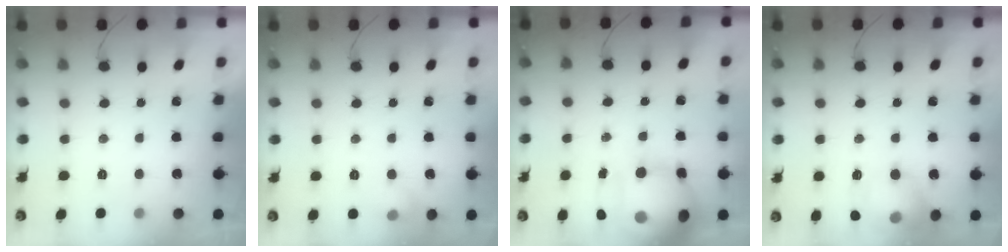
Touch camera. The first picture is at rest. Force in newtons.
{"total": 5.5, "press": 5.1, "slide": 1.9}
{"total": 22.4, "press": 22.0, "slide": 4.0}
{"total": 14.2, "press": 14.1, "slide": 1.3}